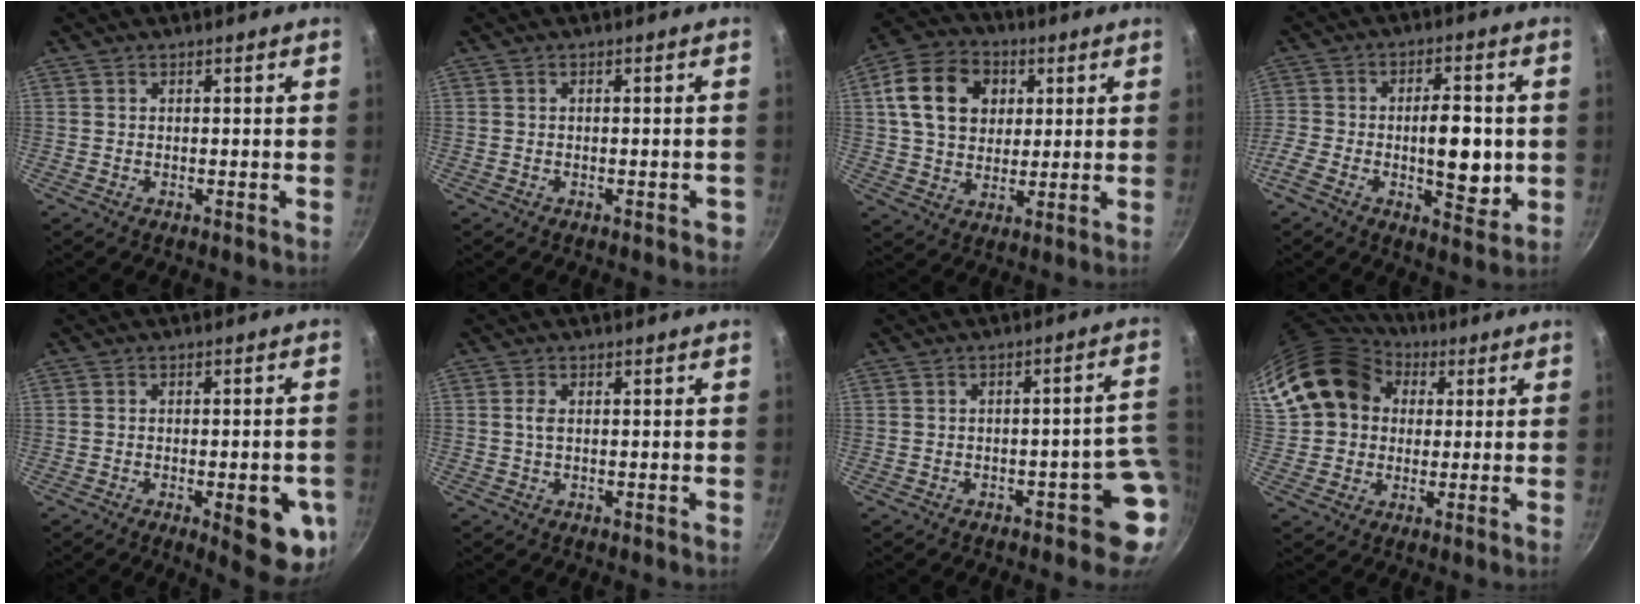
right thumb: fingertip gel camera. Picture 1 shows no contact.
{"total": 1.5, "force": [-0.8, 0.7, 1.1], "torque": [-0.007, 0.010, -0.005]}
{"total": 14.7, "force": [3.9, 11.3, 8.5], "torque": [-0.130, 0.007, 0.056]}
{"total": 12.3, "force": [-2.1, 5.9, 10.6], "torque": [-0.157, 0.012, -0.038]}
{"total": 11.6, "force": [-3.6, 4.0, 10.3], "torque": [-0.094, 0.006, -0.041]}
{"total": 1.4, "force": [0.1, 0.7, 1.3], "torque": [-0.027, 0.002, 0.002]}
{"total": 6.0, "force": [-2.2, 3.1, 4.6], "torque": [0.004, 0.038, -0.027]}
{"total": 17.2, "force": [5.1, 14.0, 8.7], "torque": [-0.140, 0.030, 0.087]}